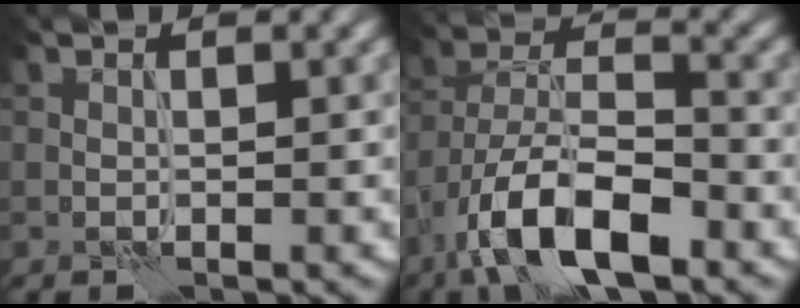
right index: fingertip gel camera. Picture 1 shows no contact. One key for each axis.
{"total": 10.1, "fx": -5.9, "fy": 4.3, "fz": 7.0, "tx": -0.130, "ty": 0.004, "tz": -0.110}